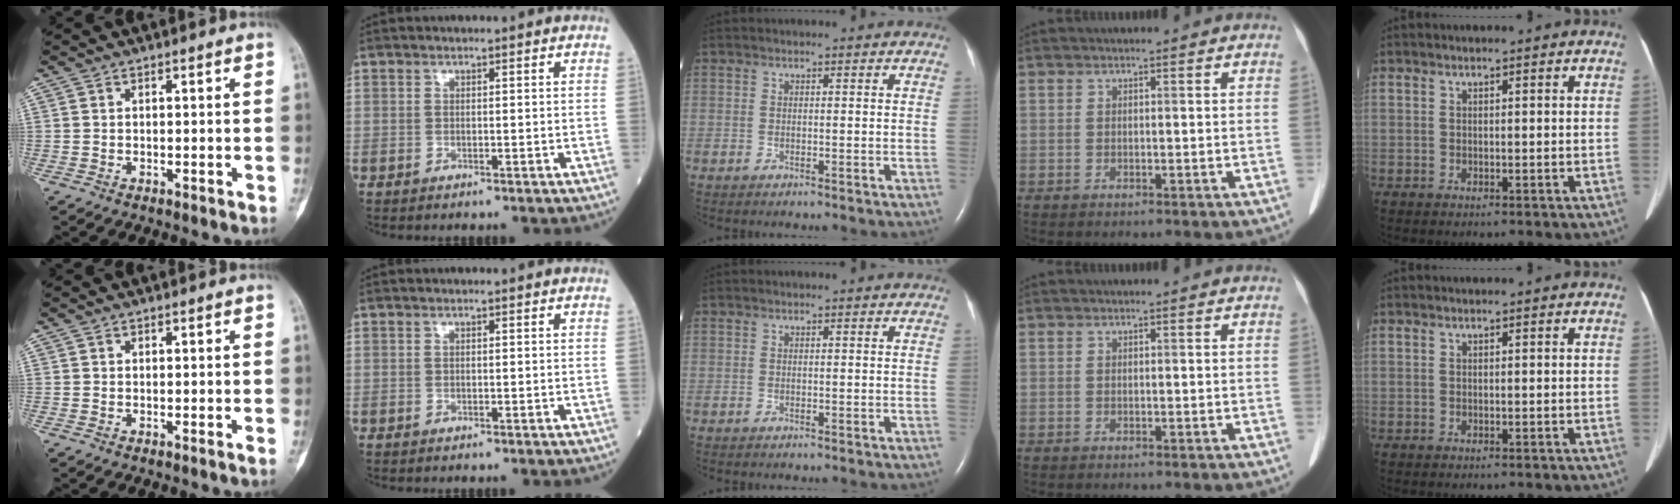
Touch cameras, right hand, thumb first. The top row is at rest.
{}